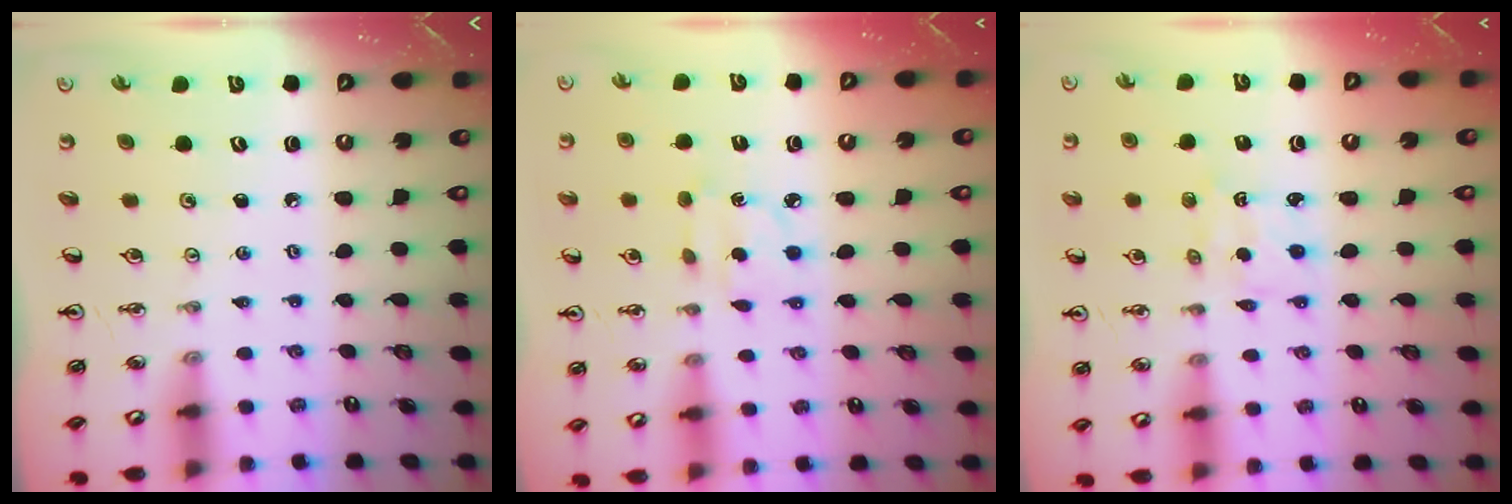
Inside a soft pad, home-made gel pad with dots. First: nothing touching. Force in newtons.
{"total": 2.9, "press": 2.8, "slide": 0.6}
{"total": 2.8, "press": 2.8, "slide": 0.4}